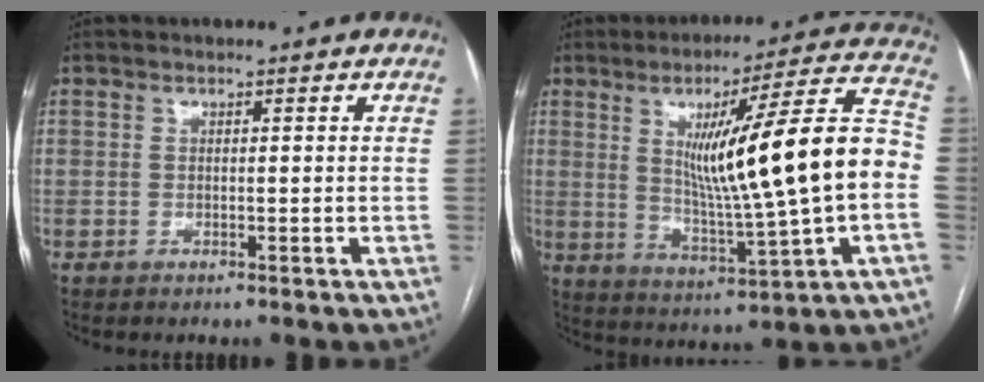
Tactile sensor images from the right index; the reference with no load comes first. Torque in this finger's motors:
{"motor_torque": [2.04, -0.10, 0.72, 0.21]}